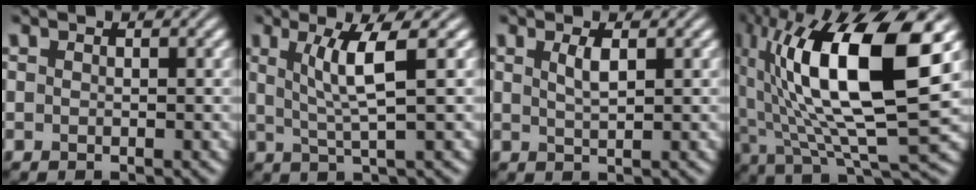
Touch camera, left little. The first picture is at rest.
{"total": 4.3, "force": [1.3, 0.6, 4.1], "torque": [-0.074, -0.001, 0.027]}
{"total": 1.6, "force": [0.7, 0.4, 1.4], "torque": [-0.028, 0.001, 0.013]}
{"total": 15.2, "force": [4.1, 4.7, 13.9], "torque": [-0.250, 0.007, 0.072]}